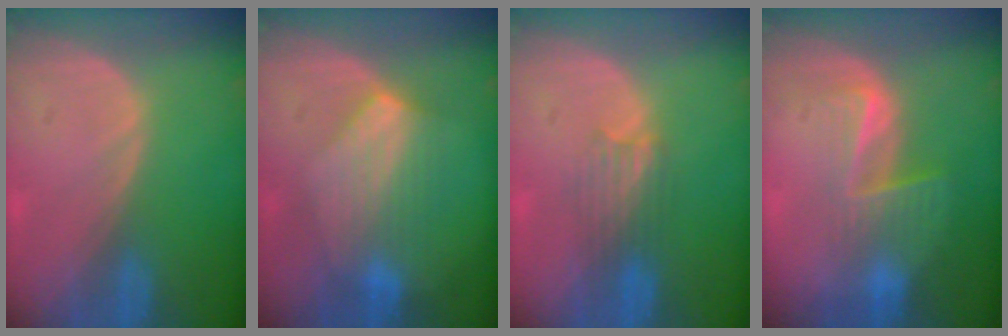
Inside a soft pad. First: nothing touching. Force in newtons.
{"total": 7.0, "press": 6.7, "slide": 1.8}
{"total": 3.2, "press": 3.2, "slide": 0.2}
{"total": 6.7, "press": 5.7, "slide": 3.6}